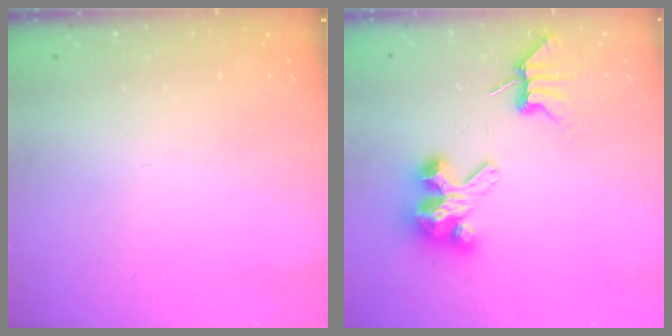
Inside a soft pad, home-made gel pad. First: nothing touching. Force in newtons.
{"total": 7.0, "press": 7.0, "slide": 0.6}